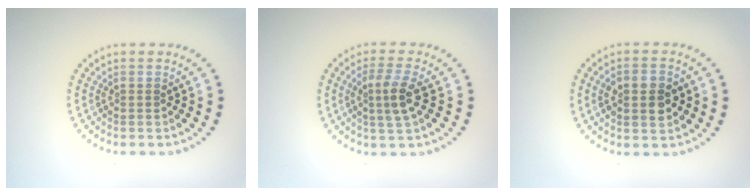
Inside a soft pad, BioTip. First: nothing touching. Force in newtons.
{"total": 2.8, "press": 2.5, "slide": 1.3}
{"total": 3.8, "press": 3.8, "slide": 0.3}